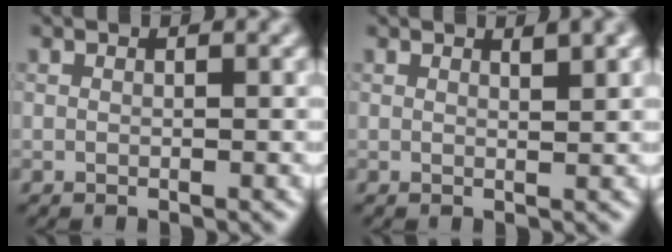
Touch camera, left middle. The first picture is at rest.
{"total": 1.8, "force": [1.2, 0.4, 1.3], "torque": [-0.011, 0.003, 0.016]}